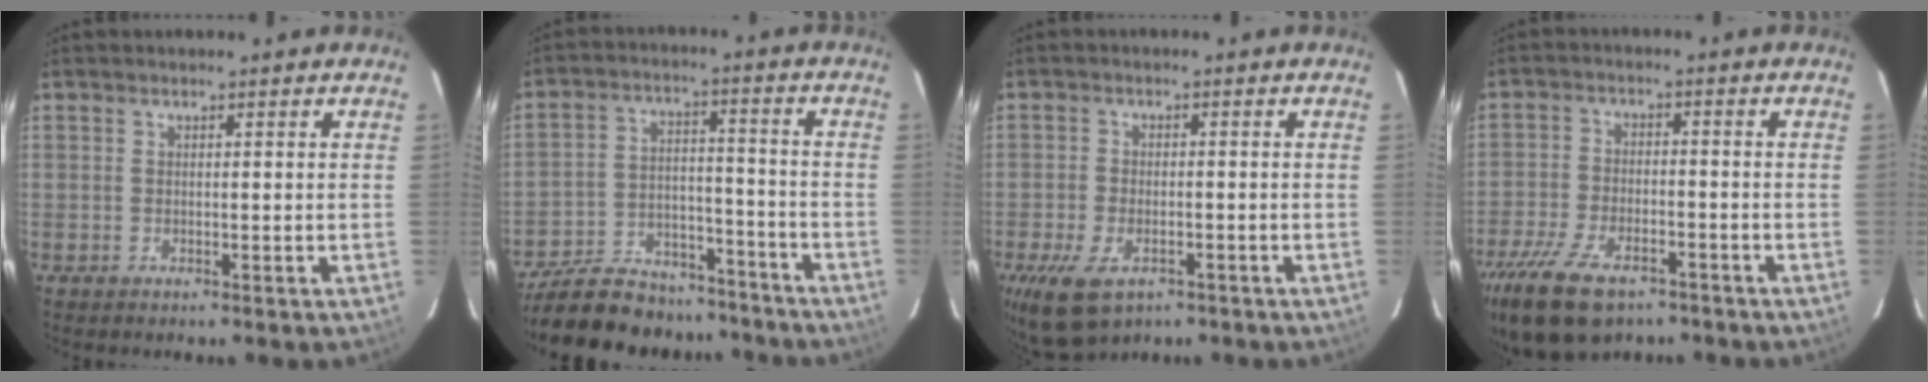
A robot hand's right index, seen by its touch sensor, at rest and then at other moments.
{"total": 23.1, "force": [-19.5, 8.8, 8.6], "torque": [-0.189, 0.021, -0.278]}
{"total": 9.9, "force": [-5.6, 5.4, 6.1], "torque": [-0.146, -0.026, -0.095]}
{"total": 14.6, "force": [-10.0, 6.7, 8.2], "torque": [-0.193, -0.025, -0.178]}